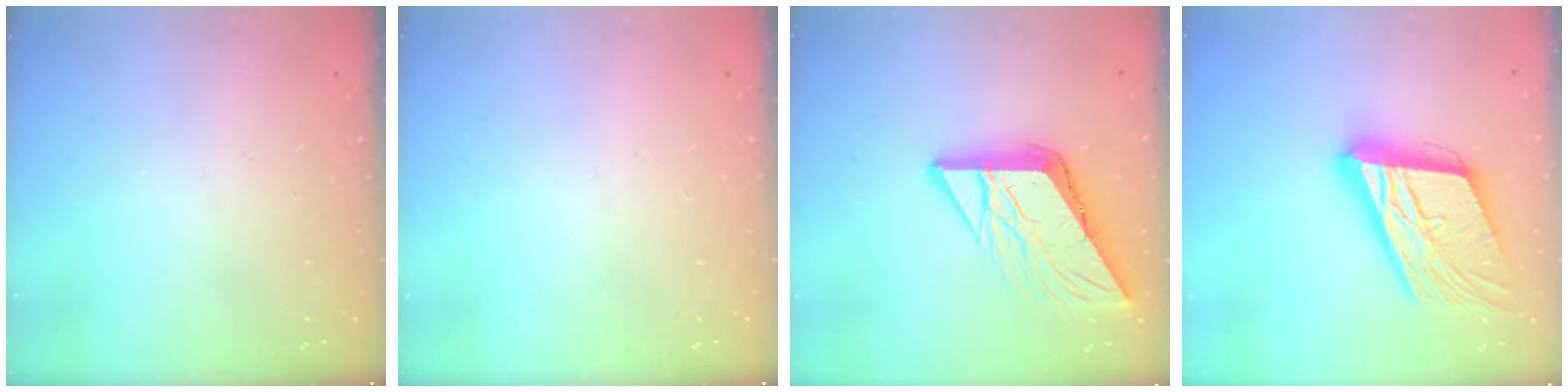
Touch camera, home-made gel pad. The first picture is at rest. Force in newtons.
{"total": 0.0}
{"total": 11.2, "press": 11.2, "slide": 1.1}
{"total": 25.1, "press": 24.8, "slide": 4.1}